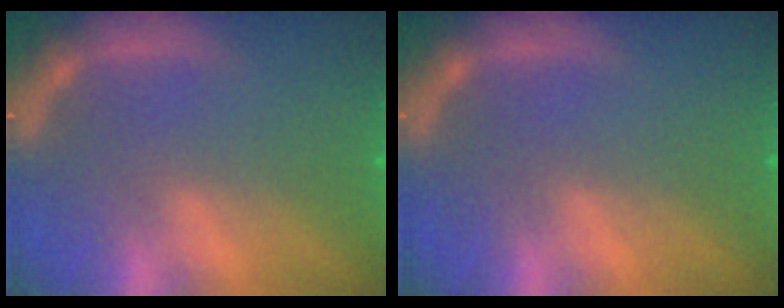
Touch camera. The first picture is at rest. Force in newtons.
{"total": 0.0}